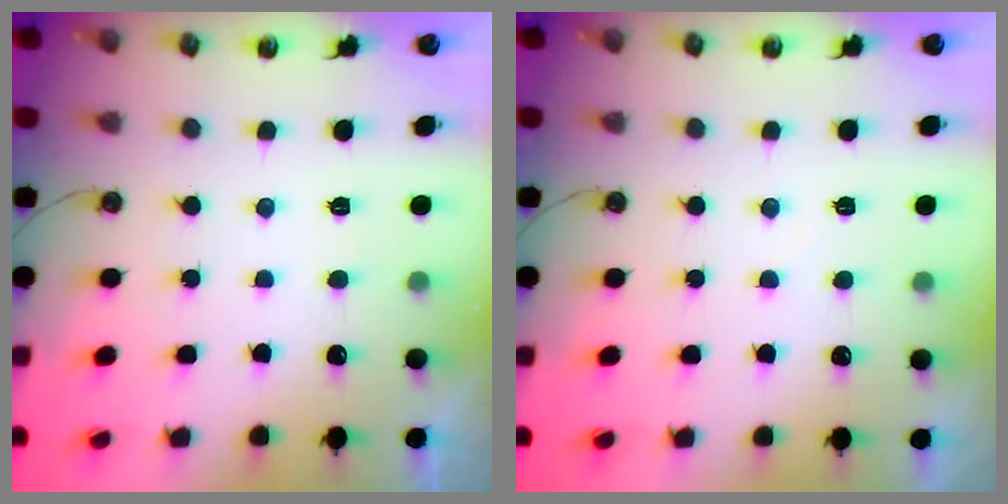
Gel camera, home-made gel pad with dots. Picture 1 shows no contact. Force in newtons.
{"total": 2.9, "press": 2.9, "slide": 0.5}